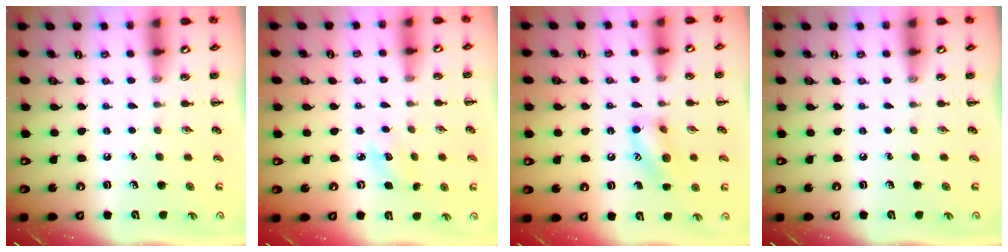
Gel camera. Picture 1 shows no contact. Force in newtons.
{"total": 3.7, "press": 3.6, "slide": 1.0}
{"total": 11.9, "press": 11.8, "slide": 1.4}
{"total": 0.0}